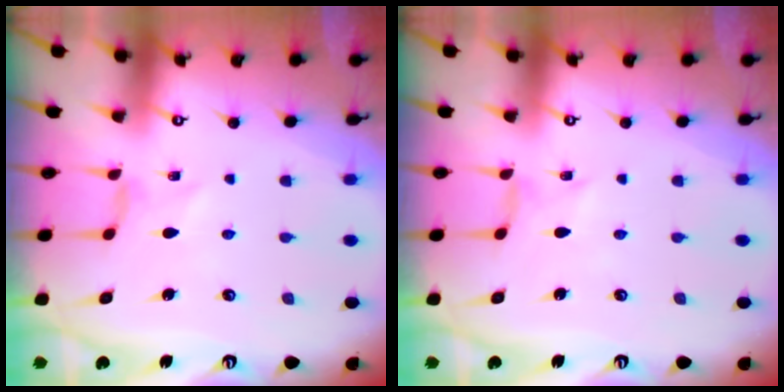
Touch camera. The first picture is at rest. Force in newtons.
{"total": 0.0}